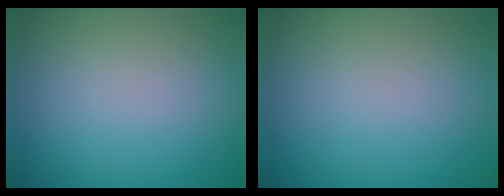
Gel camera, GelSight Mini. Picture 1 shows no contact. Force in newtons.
{"total": 0.0}